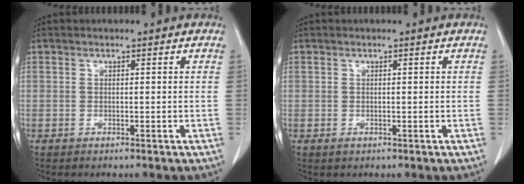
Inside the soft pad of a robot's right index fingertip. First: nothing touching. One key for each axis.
{"total": 0.6, "fx": -0.1, "fy": 0.6, "fz": 0.2, "tx": 0.001, "ty": 0.001, "tz": 0.000}